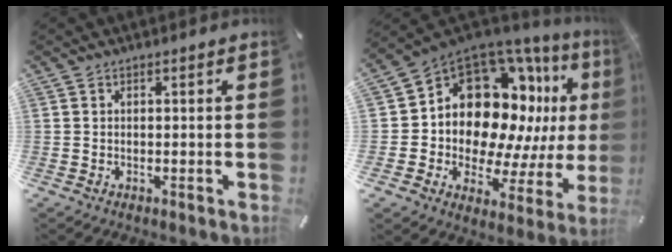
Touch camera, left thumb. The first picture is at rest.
{"total": 18.6, "force": [5.2, 13.6, 11.7], "torque": [-0.203, -0.064, 0.105]}